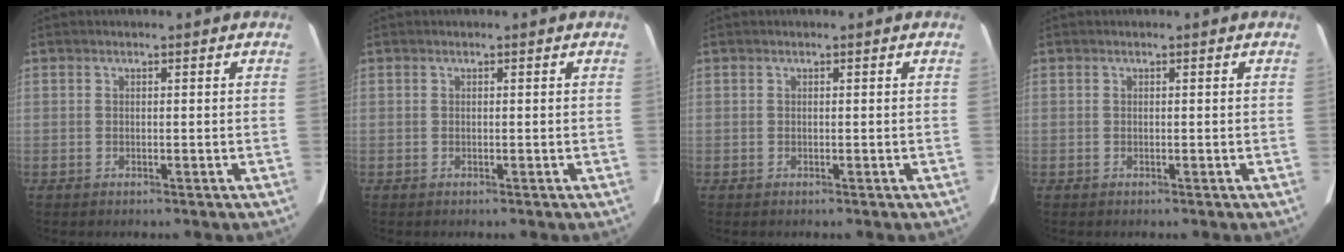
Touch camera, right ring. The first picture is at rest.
{"total": 0.0}
{"total": 0.0}
{"total": 0.0}